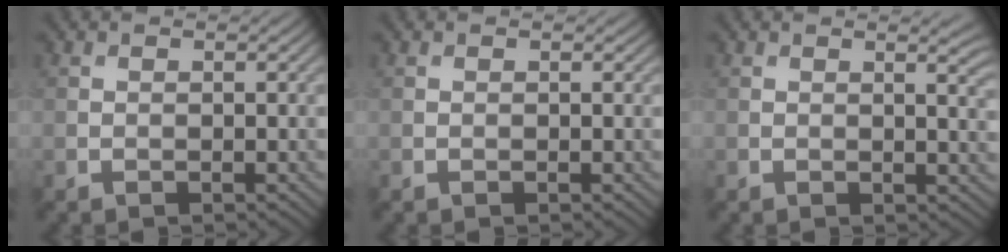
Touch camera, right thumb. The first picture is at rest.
{"total": 0.0}
{"total": 3.1, "force": [1.1, 0.9, 2.8], "torque": [-0.034, 0.002, 0.016]}